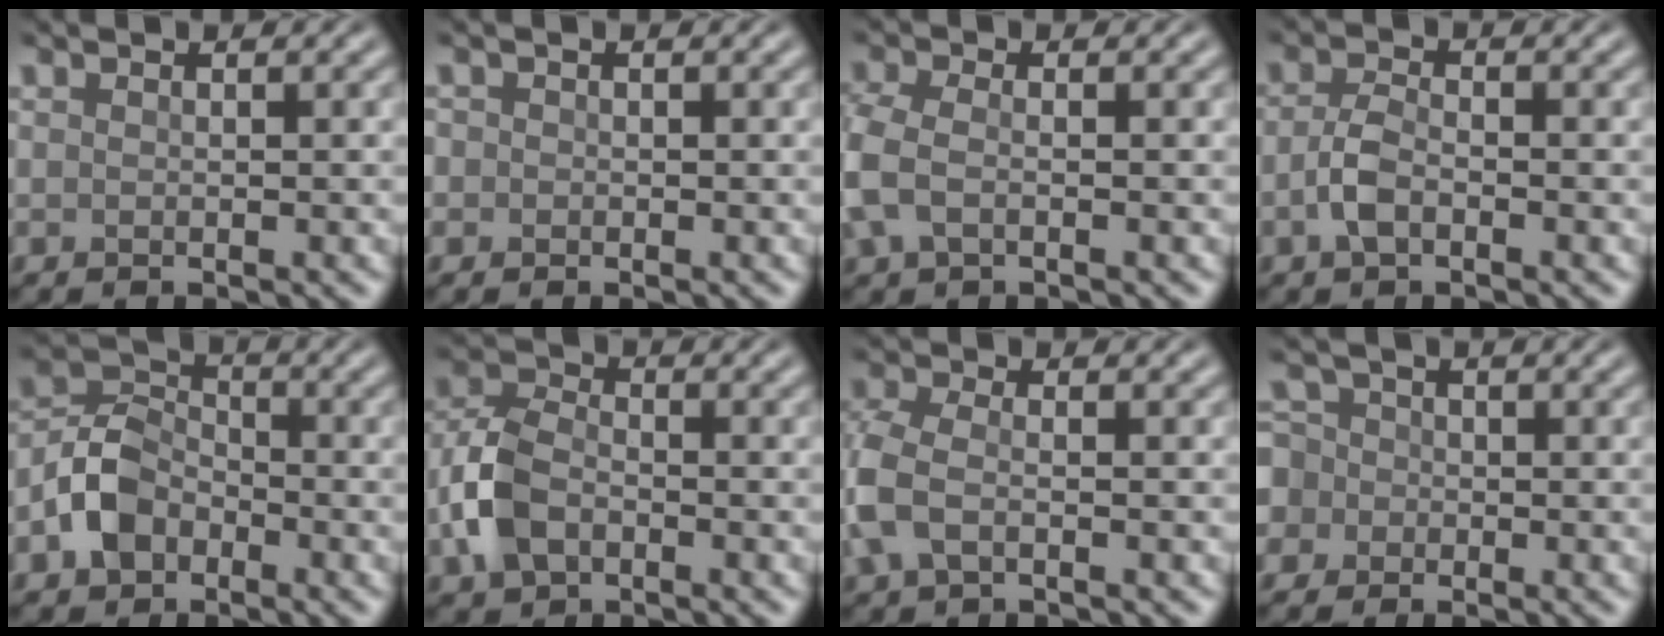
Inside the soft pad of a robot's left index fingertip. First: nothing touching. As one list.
[{"total": 0.7, "force": [-0.1, 0.7, 0.1], "torque": [0.005, -0.004, -0.005]}, {"total": 3.7, "force": [-0.9, 2.2, 2.9], "torque": [-0.080, 0.002, -0.028]}, {"total": 2.5, "force": [-0.9, 1.3, 2.0], "torque": [-0.043, 0.003, -0.024]}, {"total": 4.8, "force": [-2.2, 3.4, 2.5], "torque": [-0.051, 0.006, -0.054]}, {"total": 5.1, "force": [-1.9, 3.4, 3.3], "torque": [-0.078, 0.005, -0.047]}, {"total": 4.2, "force": [-1.1, 2.4, 3.2], "torque": [-0.088, 0.005, -0.033]}, {"total": 6.2, "force": [-1.6, 5.6, 2.1], "torque": [-0.053, 0.015, -0.065]}]